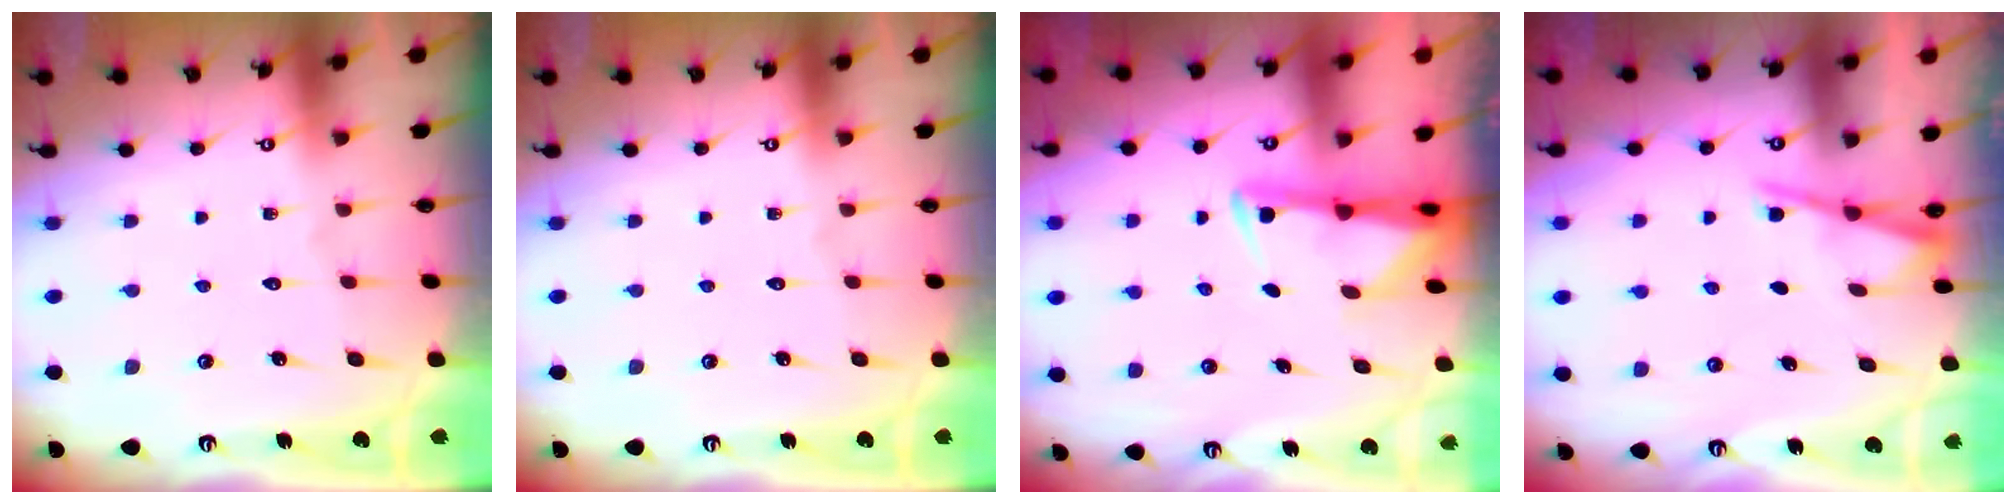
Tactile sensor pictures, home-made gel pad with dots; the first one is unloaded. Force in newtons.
{"total": 0.0}
{"total": 2.8, "press": 2.8, "slide": 0.6}
{"total": 2.6, "press": 2.6, "slide": 0.2}